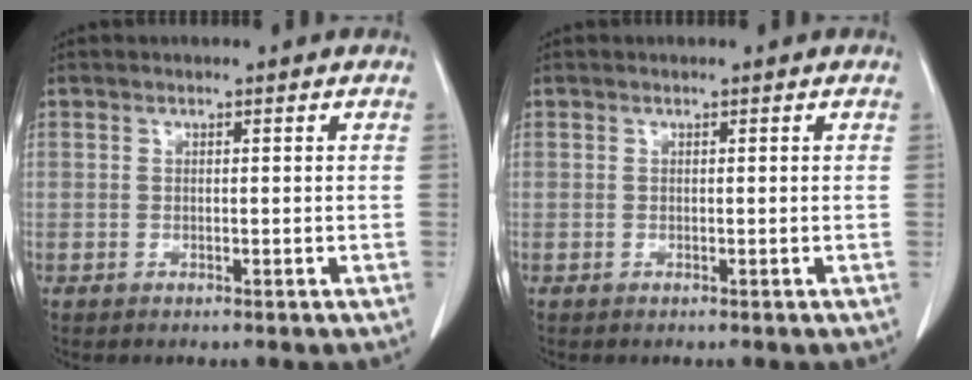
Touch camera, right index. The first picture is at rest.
{"total": 0.0}